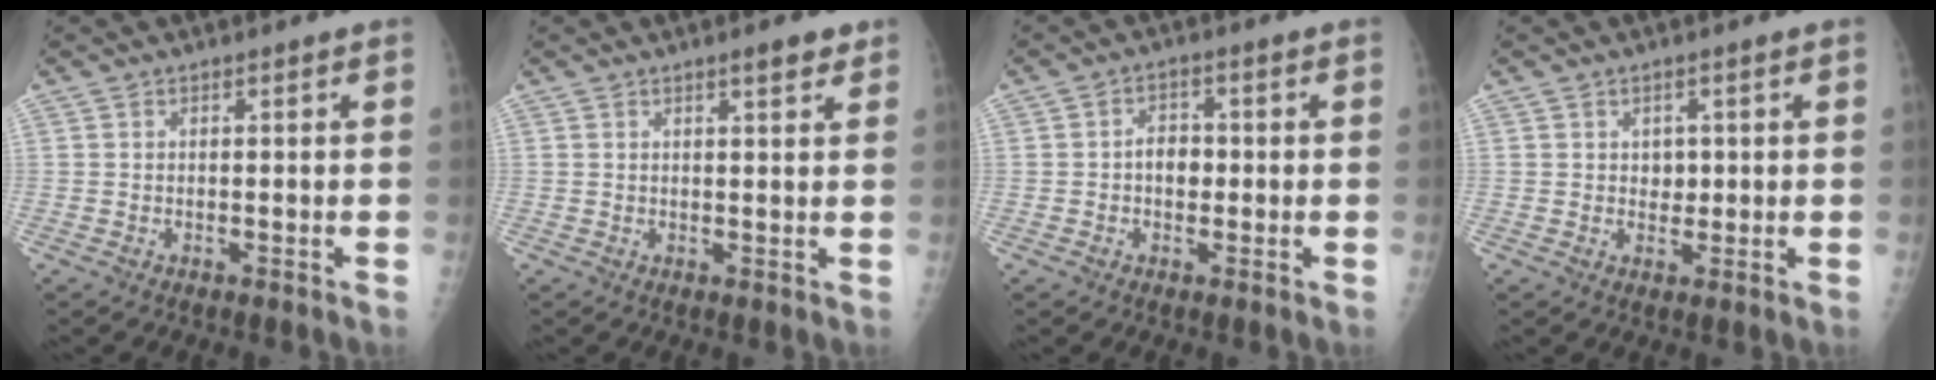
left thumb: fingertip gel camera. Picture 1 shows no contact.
{"total": 2.9, "force": [2.0, 0.7, 2.0], "torque": [-0.020, -0.010, 0.026]}
{"total": 3.9, "force": [-0.2, 2.9, 2.5], "torque": [-0.020, 0.009, -0.010]}
{"total": 2.5, "force": [0.5, 2.0, 1.4], "torque": [-0.005, -0.002, 0.009]}